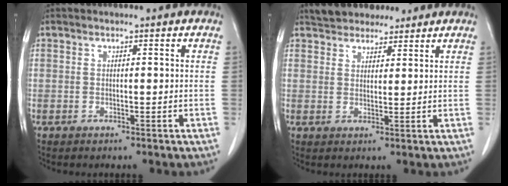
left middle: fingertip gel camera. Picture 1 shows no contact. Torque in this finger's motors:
{"motor_torque": [0.52, -0.54, 0.02, 0.02]}